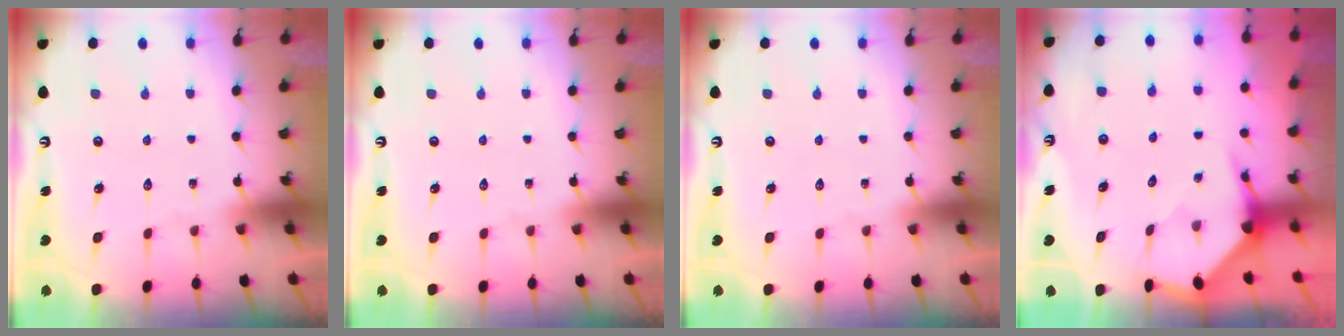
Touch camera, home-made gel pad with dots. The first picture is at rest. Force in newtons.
{"total": 0.0}
{"total": 0.0}
{"total": 3.5, "press": 3.5, "slide": 0.4}